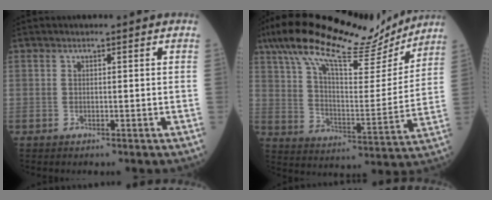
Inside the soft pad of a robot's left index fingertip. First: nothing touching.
{"total": 22.6, "force": [18.6, 5.1, 11.8], "torque": [-0.207, 0.020, 0.285]}